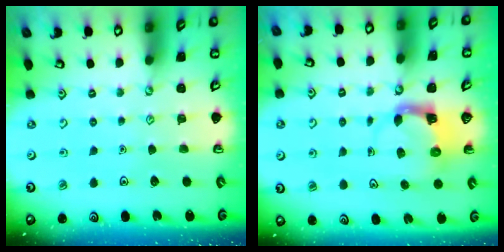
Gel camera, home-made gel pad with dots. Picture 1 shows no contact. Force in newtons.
{"total": 3.6, "press": 3.5, "slide": 0.6}